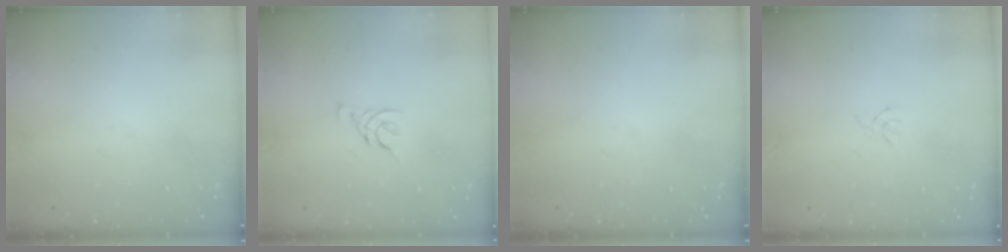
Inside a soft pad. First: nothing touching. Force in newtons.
{"total": 3.6, "press": 3.5, "slide": 0.8}
{"total": 0.0}
{"total": 1.3, "press": 1.2, "slide": 0.4}